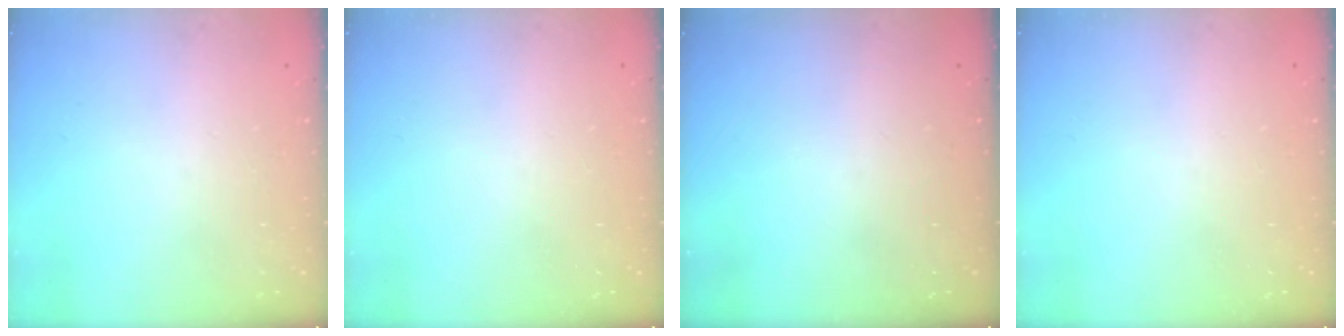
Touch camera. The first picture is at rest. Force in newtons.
{"total": 0.0}
{"total": 0.0}
{"total": 0.0}